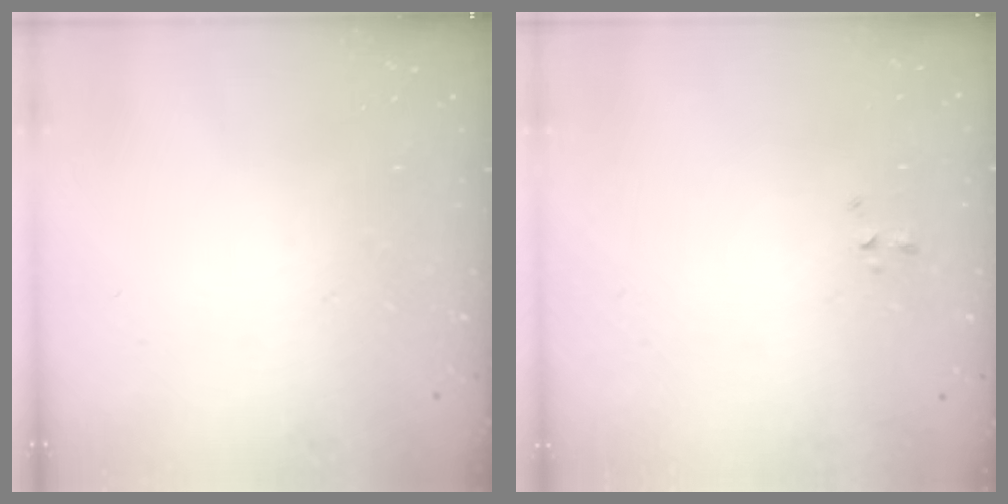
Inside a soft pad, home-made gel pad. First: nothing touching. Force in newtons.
{"total": 0.6, "press": 0.3, "slide": 0.5}